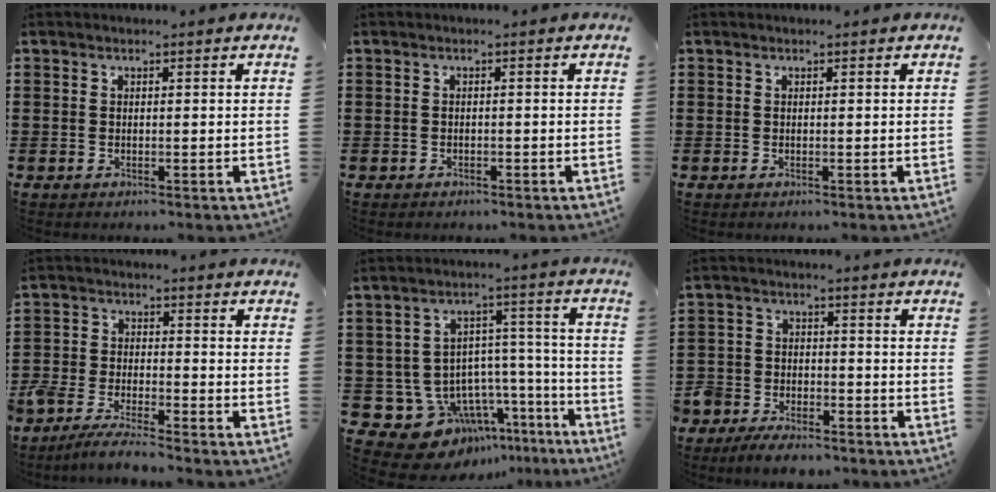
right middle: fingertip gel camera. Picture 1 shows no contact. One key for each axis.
{"total": 0.6, "fx": -0.5, "fy": 0.3, "fz": 0.0, "tx": 0.000, "ty": 0.003, "tz": -0.013}
{"total": 0.0}
{"total": 5.0, "fx": -4.9, "fy": 0.4, "fz": 1.0, "tx": -0.034, "ty": -0.001, "tz": -0.102}
{"total": 11.0, "fx": -8.1, "fy": 7.3, "fz": 1.8, "tx": -0.044, "ty": 0.019, "tz": -0.138}
{"total": 4.9, "fx": -4.7, "fy": 1.6, "fz": 0.3, "tx": -0.015, "ty": 0.011, "tz": -0.097}